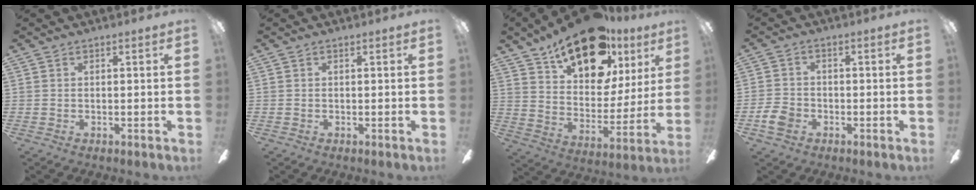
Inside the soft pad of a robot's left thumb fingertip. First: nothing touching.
{"total": 0.0}
{"total": 21.9, "force": [15.0, 10.5, 11.9], "torque": [-0.186, -0.090, 0.263]}
{"total": 5.0, "force": [-2.4, 3.6, 2.5], "torque": [-0.055, 0.010, -0.045]}